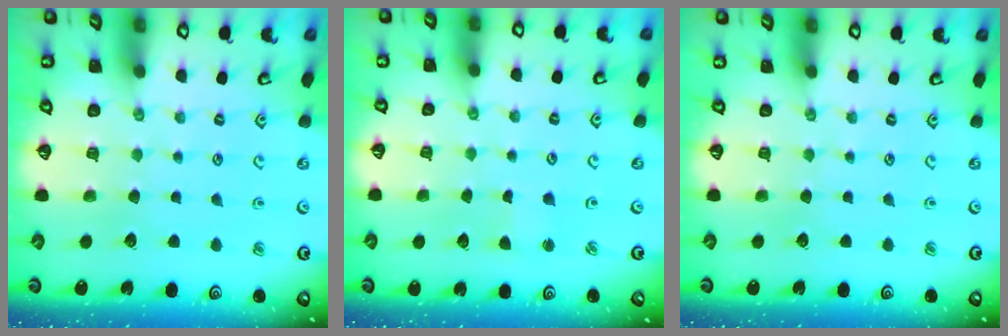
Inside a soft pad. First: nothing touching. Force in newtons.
{"total": 2.2, "press": 2.2, "slide": 0.2}
{"total": 0.0}